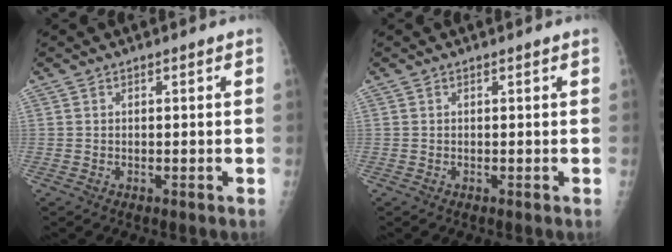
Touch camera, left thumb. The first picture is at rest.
{"total": 0.0}